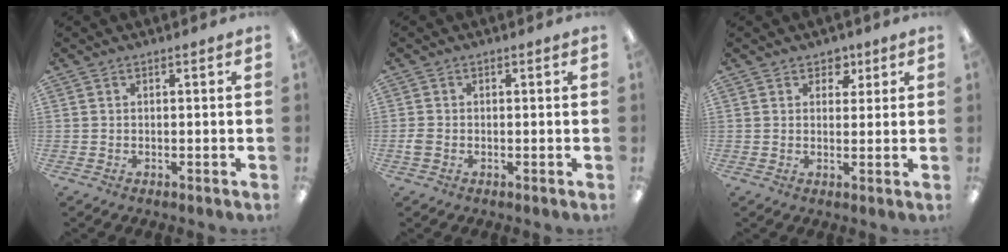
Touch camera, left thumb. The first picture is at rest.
{"total": 1.9, "force": [-0.4, 1.3, 1.3], "torque": [-0.022, 0.003, -0.006]}
{"total": 3.6, "force": [2.2, 2.6, 1.1], "torque": [-0.004, -0.007, 0.037]}